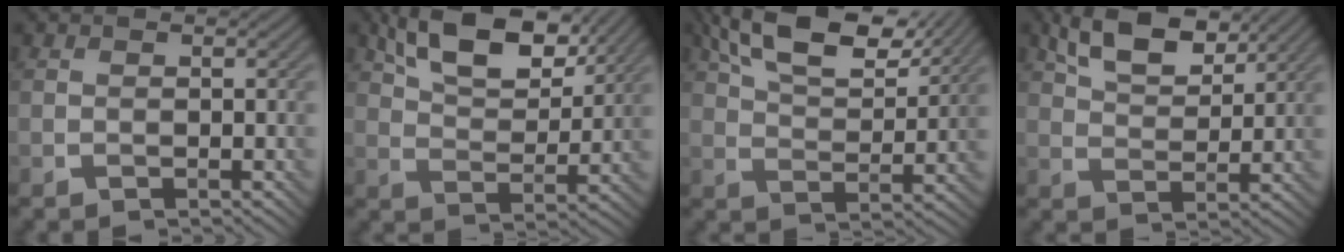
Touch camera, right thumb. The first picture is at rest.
{"total": 11.2, "force": [6.8, 5.1, 7.3], "torque": [-0.142, 0.002, 0.127]}
{"total": 12.2, "force": [7.7, 4.9, 8.1], "torque": [-0.161, 0.009, 0.138]}
{"total": 7.8, "force": [4.9, 3.6, 4.9], "torque": [-0.100, 0.007, 0.095]}